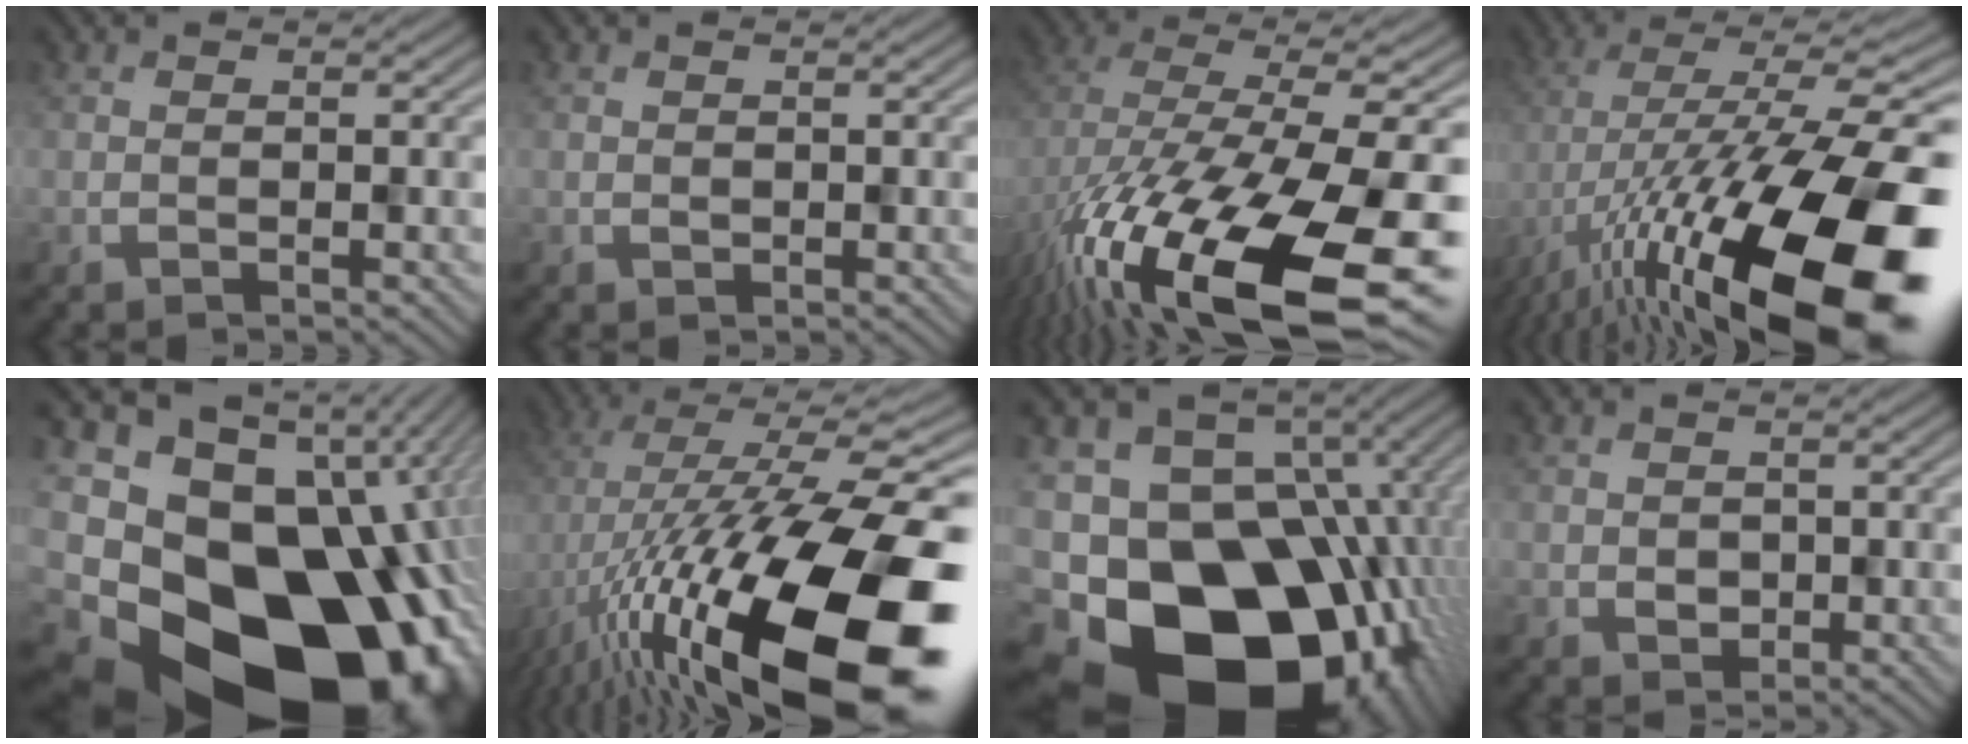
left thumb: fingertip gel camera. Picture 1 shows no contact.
{"total": 0.7, "force": [0.0, 0.7, 0.1], "torque": [-0.002, -0.004, 0.006]}
{"total": 17.4, "force": [-8.1, 7.2, 13.6], "torque": [-0.272, -0.057, -0.106]}
{"total": 20.1, "force": [-8.4, 7.3, 16.7], "torque": [-0.291, -0.033, -0.120]}
{"total": 23.0, "force": [-8.6, 17.1, 12.8], "torque": [-0.213, -0.069, -0.119]}
{"total": 20.1, "force": [-6.5, 7.7, 17.4], "torque": [-0.305, -0.016, -0.098]}
{"total": 21.5, "force": [-9.1, 15.6, 11.8], "torque": [-0.211, -0.020, -0.126]}
{"total": 1.8, "force": [0.0, 1.8, 0.0], "torque": [-0.003, -0.008, 0.007]}